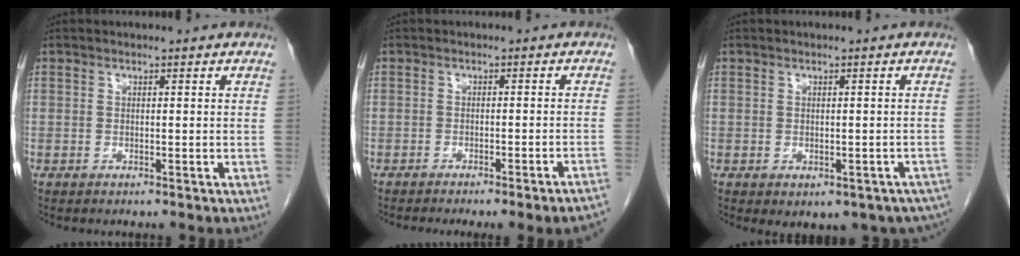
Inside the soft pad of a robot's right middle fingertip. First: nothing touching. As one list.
[{"total": 10.4, "force": [-9.1, -0.7, 5.0], "torque": [-0.035, -0.015, -0.107]}, {"total": 10.3, "force": [-6.7, 5.9, 5.2], "torque": [-0.065, -0.007, -0.067]}]